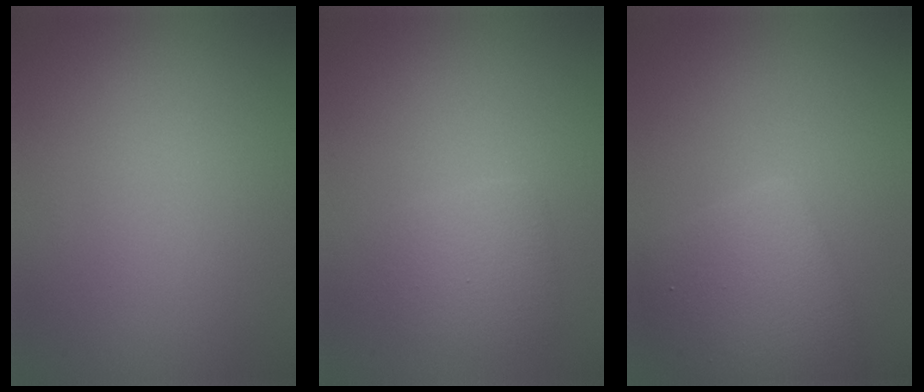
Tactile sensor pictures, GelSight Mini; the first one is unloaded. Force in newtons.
{"total": 2.3, "press": 2.3, "slide": 0.1}
{"total": 4.8, "press": 4.8, "slide": 0.1}